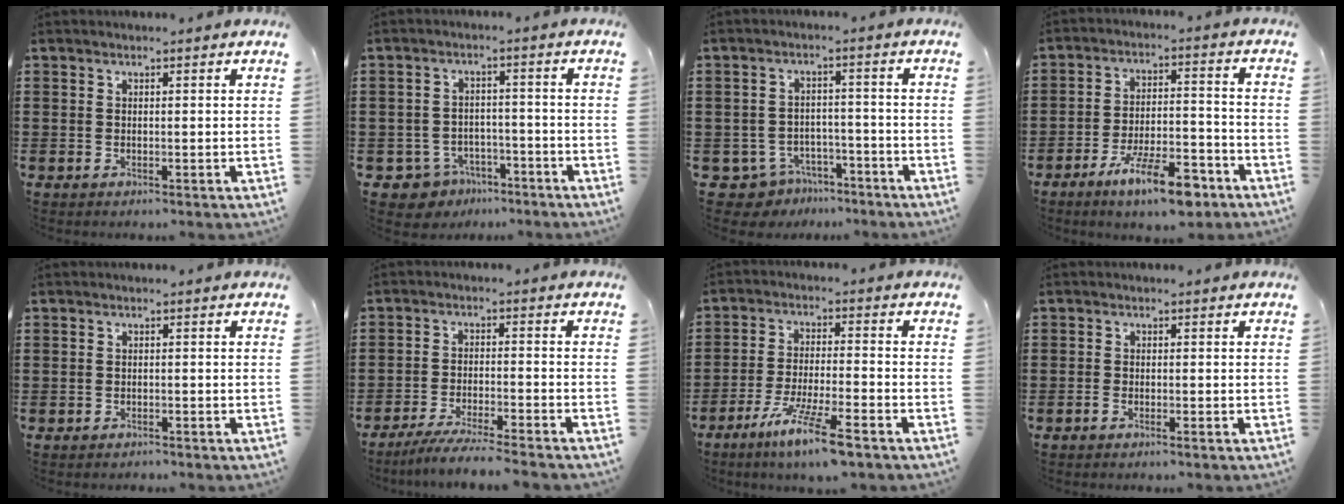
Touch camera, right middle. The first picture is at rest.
{"total": 4.2, "force": [-3.7, 2.0, 0.6], "torque": [-0.035, 0.004, -0.080]}
{"total": 4.7, "force": [-4.2, 2.0, 0.7], "torque": [-0.042, 0.003, -0.092]}
{"total": 10.3, "force": [-7.4, 2.5, 6.8], "torque": [-0.119, 0.017, -0.134]}
{"total": 0.8, "force": [-0.7, 0.3, -0.1], "torque": [0.000, 0.003, -0.018]}
{"total": 4.9, "force": [-4.6, -0.2, 1.8], "torque": [-0.035, -0.010, -0.089]}
{"total": 8.8, "force": [-6.3, 0.3, 6.1], "torque": [-0.121, -0.011, -0.119]}
{"total": 0.9, "force": [-0.7, 0.1, 0.5], "torque": [-0.013, -0.003, -0.012]}